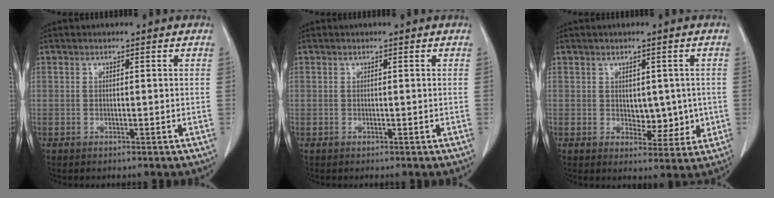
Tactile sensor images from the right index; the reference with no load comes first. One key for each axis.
{"total": 0.0}
{"total": 4.6, "fx": -0.1, "fy": 2.9, "fz": 3.5, "tx": -0.033, "ty": -0.001, "tz": 0.007}